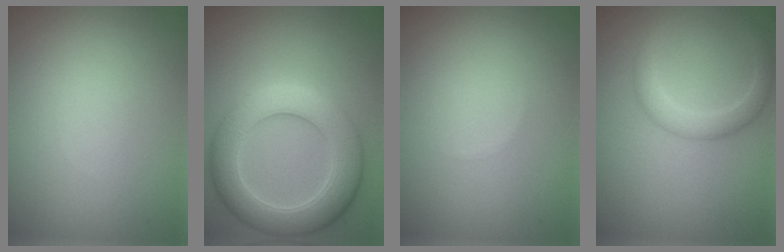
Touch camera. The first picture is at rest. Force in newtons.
{"total": 7.5, "press": 7.5, "slide": 0.6}
{"total": 0.0}
{"total": 2.6, "press": 2.6, "slide": 0.1}